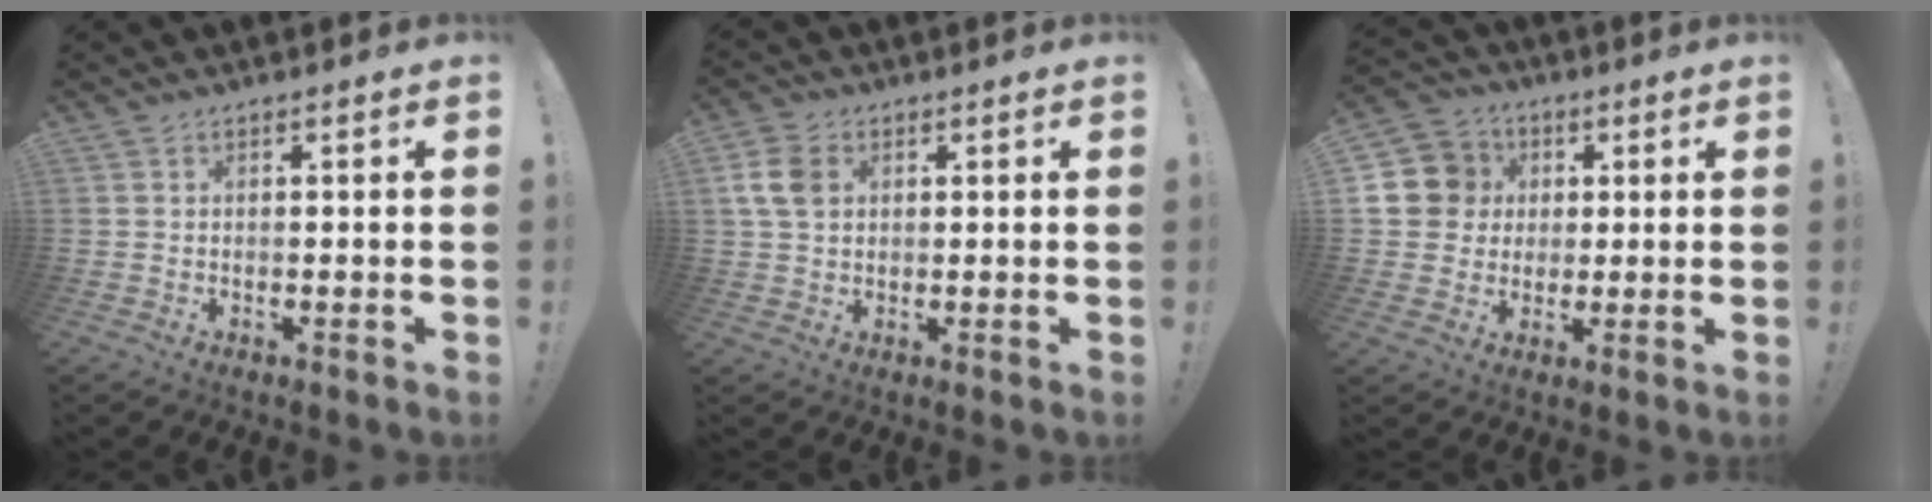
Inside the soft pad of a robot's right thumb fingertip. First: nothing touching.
{"total": 8.2, "force": [2.2, 6.0, 5.1], "torque": [-0.104, 0.004, 0.043]}
{"total": 10.8, "force": [1.8, 10.2, 3.1], "torque": [-0.042, -0.001, 0.041]}